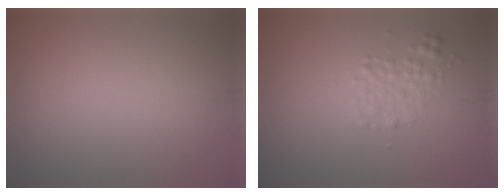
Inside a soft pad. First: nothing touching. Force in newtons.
{"total": 1.7, "press": 1.7, "slide": 0.1}